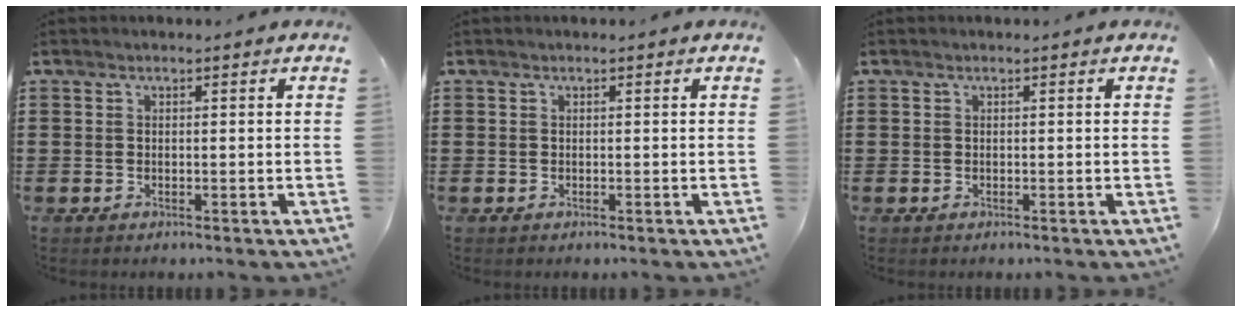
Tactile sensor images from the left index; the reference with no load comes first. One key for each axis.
{"total": 0.0}
{"total": 0.0}